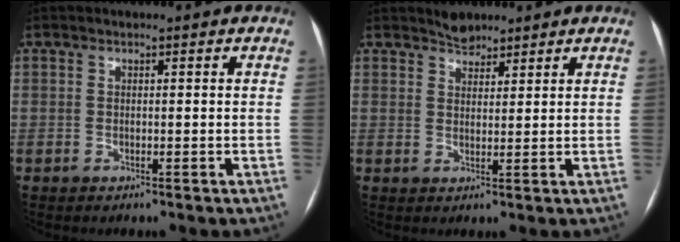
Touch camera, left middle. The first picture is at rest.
{"total": 2.7, "force": [2.5, 1.1, 0.4], "torque": [-0.008, 0.004, 0.040]}